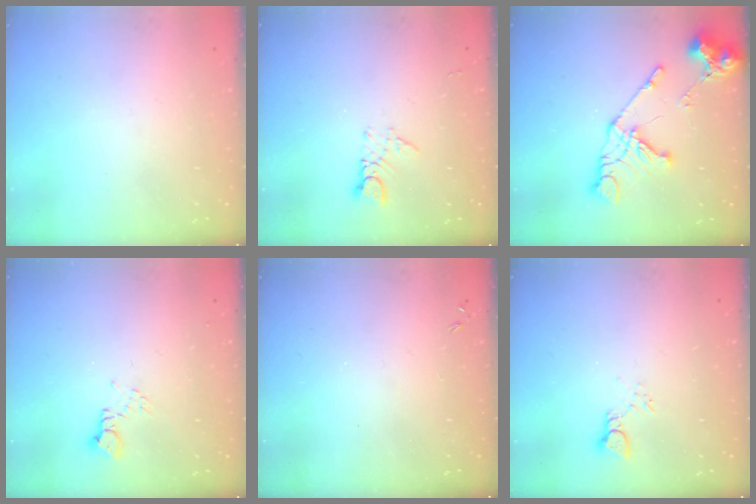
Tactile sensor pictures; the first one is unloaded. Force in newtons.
{"total": 3.1, "press": 3.1, "slide": 0.3}
{"total": 14.6, "press": 14.5, "slide": 1.7}
{"total": 2.1, "press": 2.1, "slide": 0.3}
{"total": 0.0}
{"total": 2.2, "press": 2.2, "slide": 0.1}